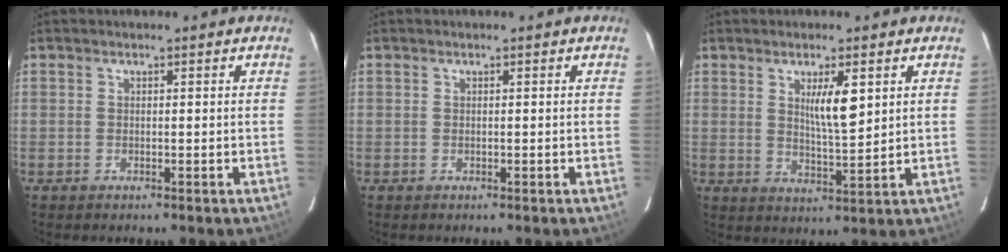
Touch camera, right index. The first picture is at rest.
{"total": 0.0}
{"total": 5.9, "force": [2.2, 1.0, 5.4], "torque": [-0.094, -0.007, 0.040]}